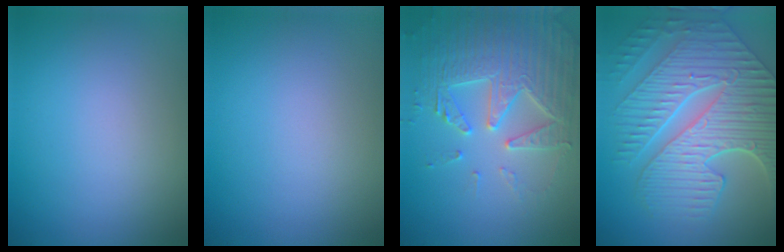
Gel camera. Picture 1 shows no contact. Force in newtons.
{"total": 0.0}
{"total": 5.0, "press": 4.9, "slide": 1.0}
{"total": 10.1, "press": 7.1, "slide": 7.1}